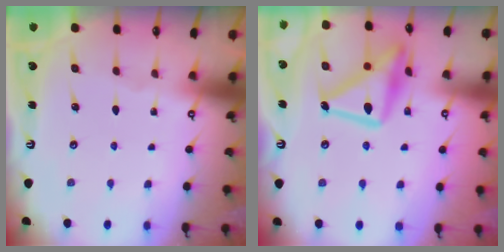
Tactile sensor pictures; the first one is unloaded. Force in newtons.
{"total": 17.6, "press": 17.5, "slide": 1.2}